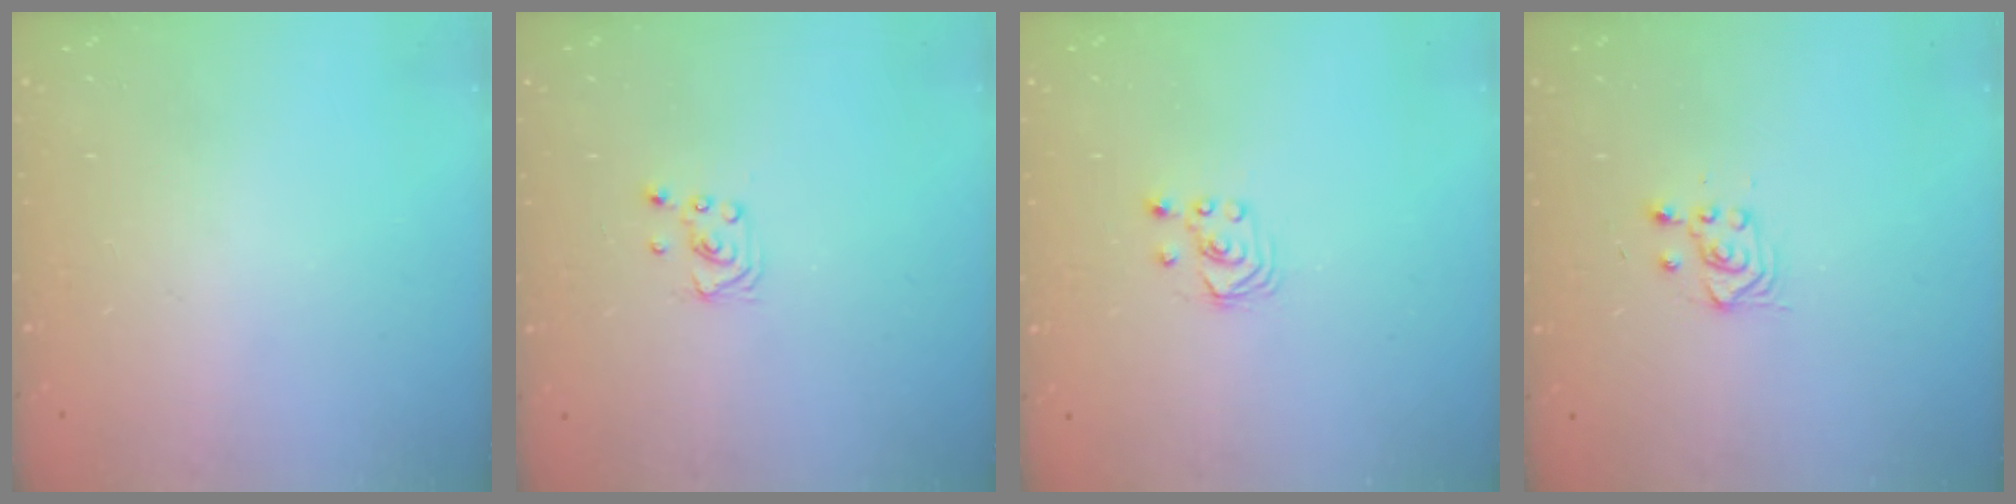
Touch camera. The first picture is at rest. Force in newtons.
{"total": 2.1, "press": 2.1, "slide": 0.2}
{"total": 1.8, "press": 1.8, "slide": 0.2}
{"total": 3.3, "press": 3.1, "slide": 1.1}